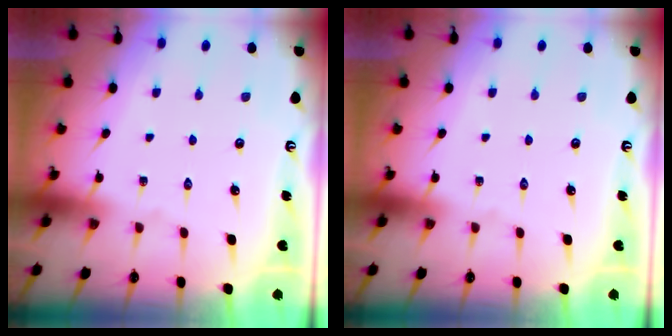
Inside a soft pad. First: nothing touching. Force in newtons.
{"total": 0.0}